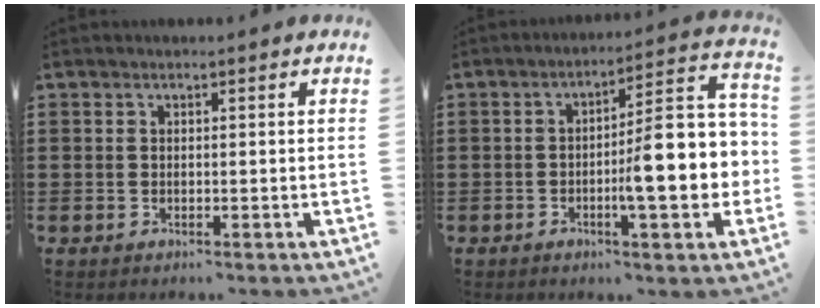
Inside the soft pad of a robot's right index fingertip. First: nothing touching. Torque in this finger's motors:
{"motor_torque": [2.14, 0.00, 0.55, 0.21]}